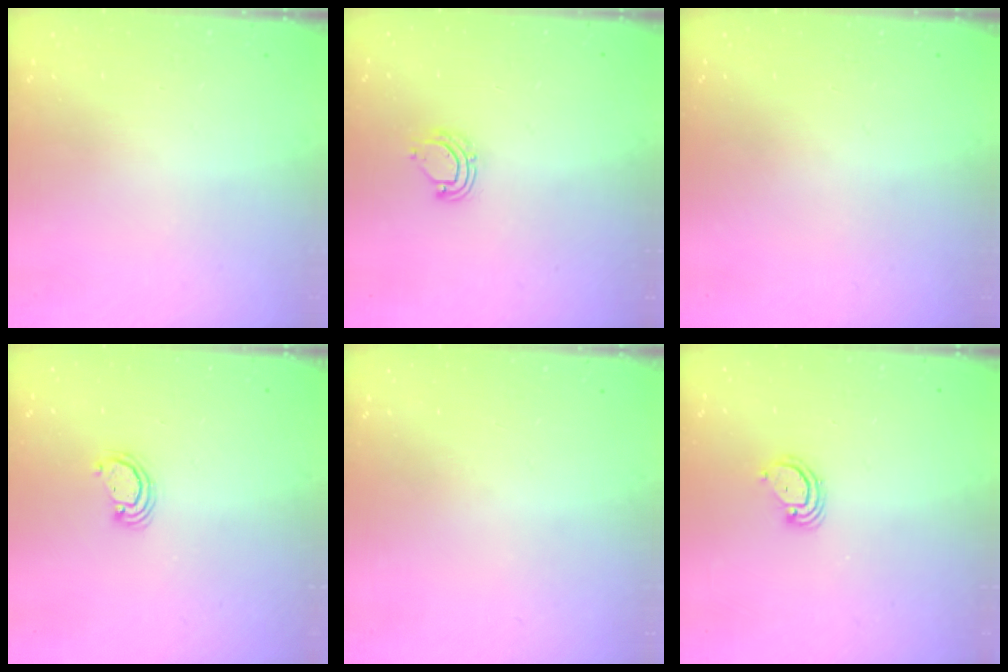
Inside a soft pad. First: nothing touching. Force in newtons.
{"total": 6.5, "press": 6.5, "slide": 1.1}
{"total": 0.0}
{"total": 2.3, "press": 2.3, "slide": 0.3}
{"total": 0.0}
{"total": 3.6, "press": 3.6, "slide": 0.2}